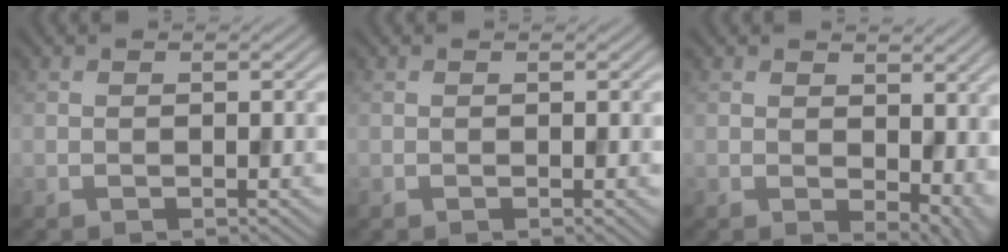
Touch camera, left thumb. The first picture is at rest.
{"total": 0.0}
{"total": 7.2, "force": [0.5, 4.7, 5.4], "torque": [-0.079, -0.023, 0.025]}